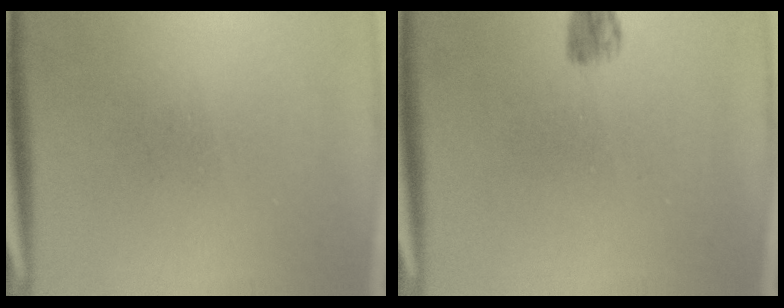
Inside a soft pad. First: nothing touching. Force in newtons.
{"total": 2.1}